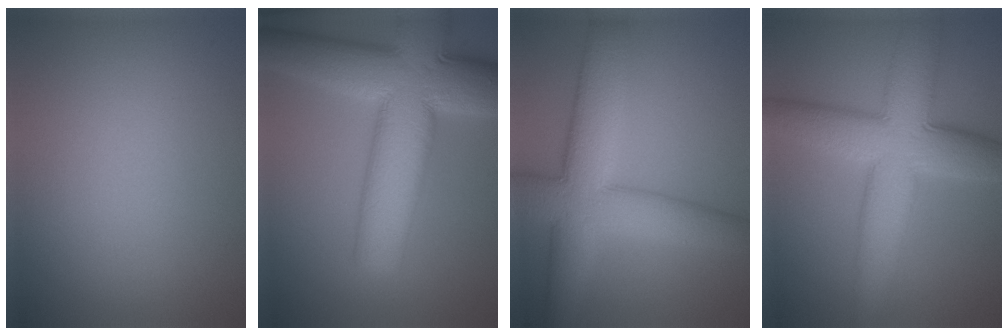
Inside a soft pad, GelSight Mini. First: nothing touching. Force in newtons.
{"total": 13.1, "press": 13.1, "slide": 0.5}
{"total": 8.8, "press": 8.7, "slide": 0.4}
{"total": 9.7, "press": 9.6, "slide": 0.2}